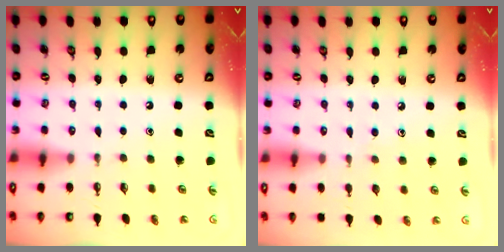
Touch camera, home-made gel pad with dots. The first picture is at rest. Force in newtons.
{"total": 3.1, "press": 3.1, "slide": 0.3}